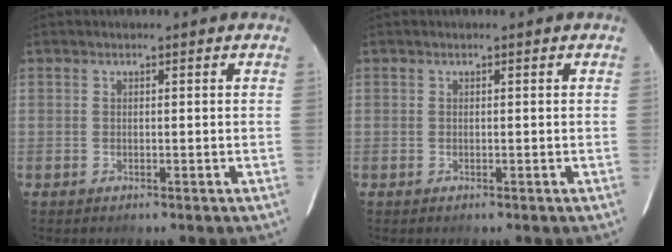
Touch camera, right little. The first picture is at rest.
{"total": 0.0}